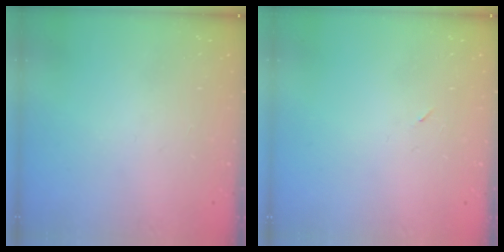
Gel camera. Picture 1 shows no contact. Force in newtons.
{"total": 2.2, "press": 1.9, "slide": 1.2}